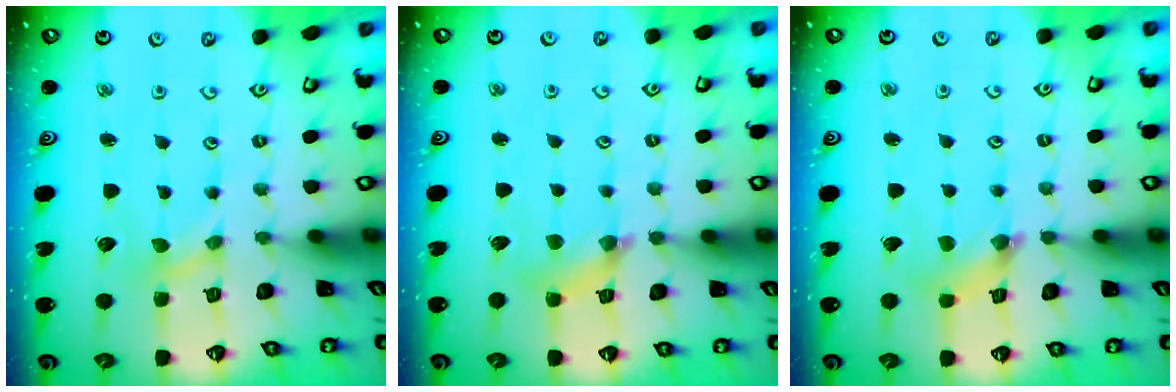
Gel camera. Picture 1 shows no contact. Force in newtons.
{"total": 5.9, "press": 5.8, "slide": 0.7}
{"total": 2.5, "press": 2.5, "slide": 0.2}